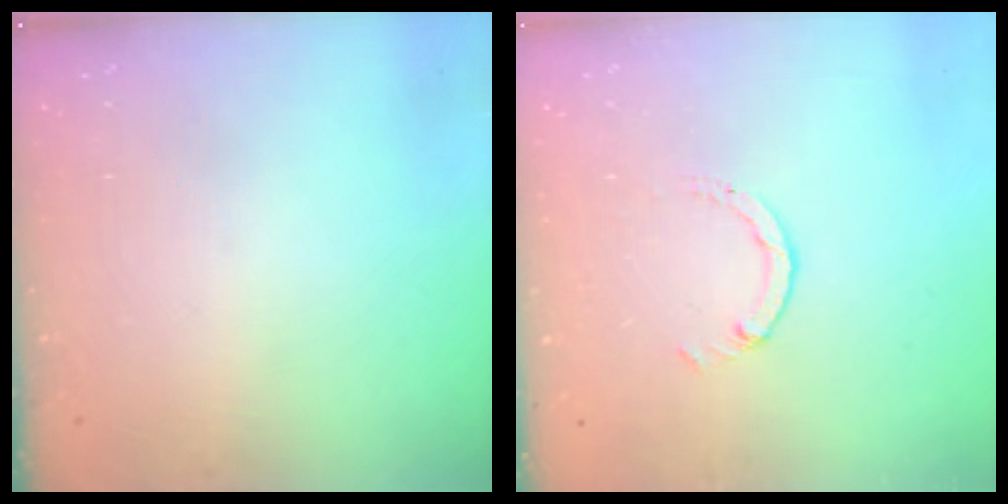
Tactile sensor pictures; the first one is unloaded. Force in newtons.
{"total": 1.1, "press": 1.1, "slide": 0.2}